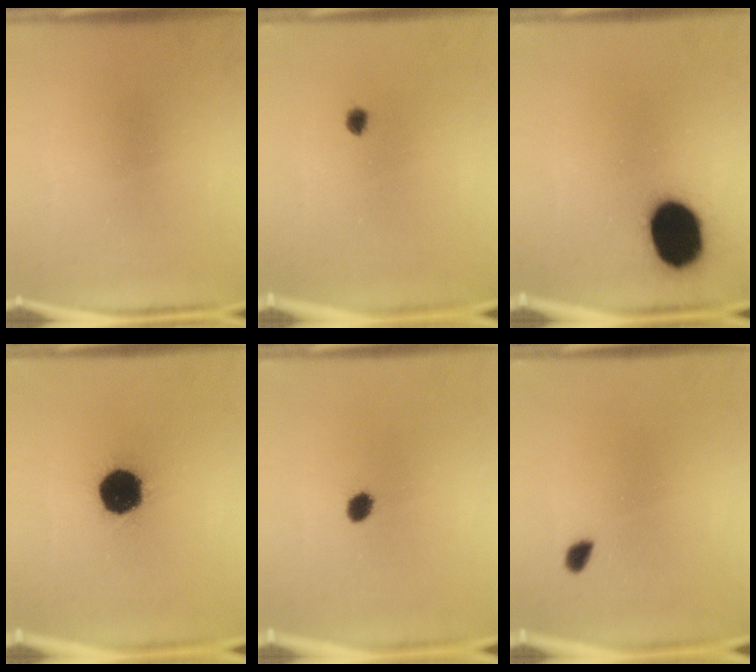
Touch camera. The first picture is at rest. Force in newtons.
{"total": 1.4}
{"total": 16.3}
{"total": 16.9}
{"total": 2.8}
{"total": 1.7}